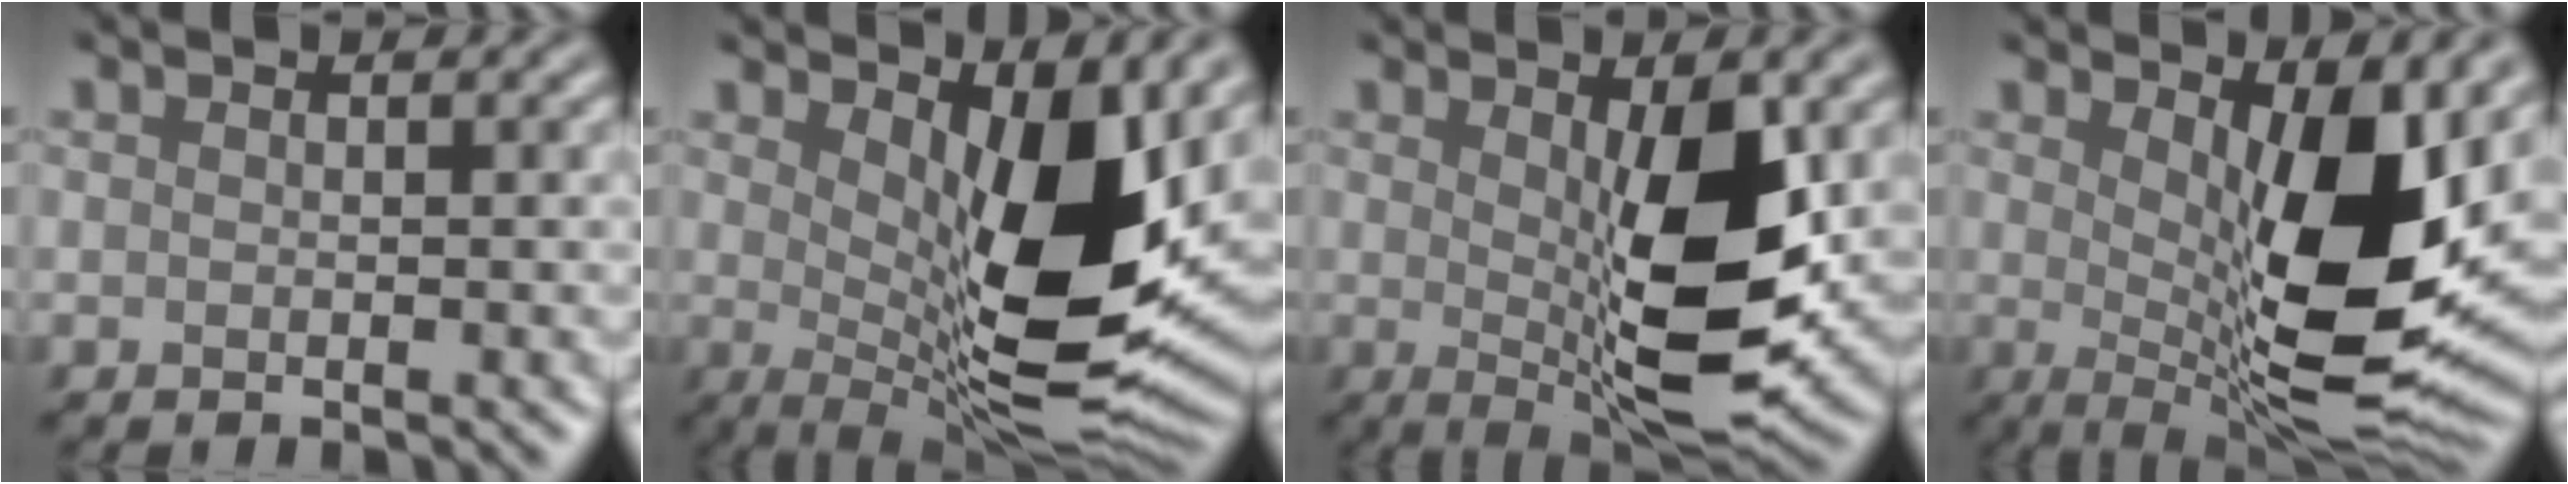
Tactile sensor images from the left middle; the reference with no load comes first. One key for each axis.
{"total": 12.2, "fx": 2.2, "fy": 4.4, "fz": 11.2, "tx": -0.156, "ty": -0.022, "tz": 0.041}
{"total": 8.5, "fx": 0.5, "fy": 2.5, "fz": 8.1, "tx": -0.130, "ty": -0.021, "tz": 0.019}
{"total": 12.4, "fx": 1.7, "fy": 4.1, "fz": 11.5, "tx": -0.164, "ty": -0.025, "tz": 0.033}